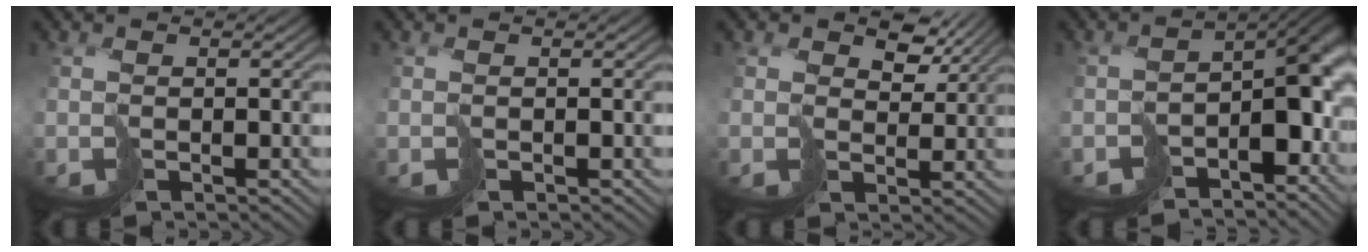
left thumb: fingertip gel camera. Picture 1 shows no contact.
{"total": 0.0}
{"total": 4.2, "force": [3.2, 2.4, 1.2], "torque": [-0.026, -0.001, 0.063]}
{"total": 10.5, "force": [-4.4, 6.0, 7.3], "torque": [-0.095, -0.034, -0.051]}